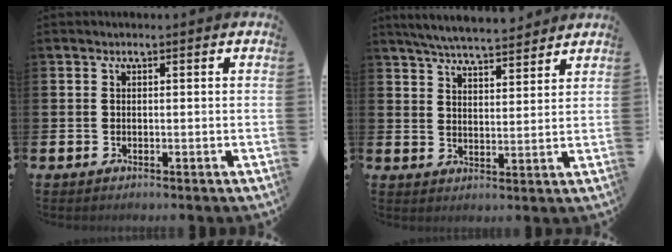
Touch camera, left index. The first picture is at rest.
{"total": 6.2, "force": [6.0, 0.4, 1.3], "torque": [-0.035, -0.032, 0.107]}